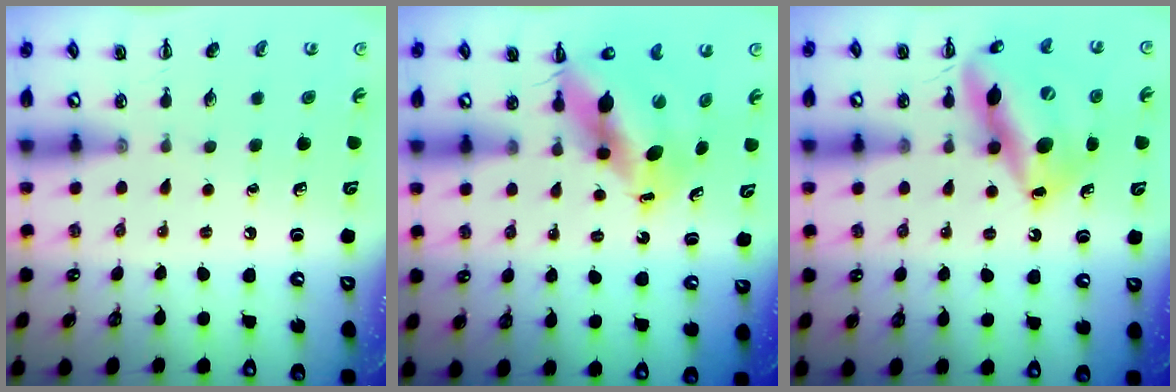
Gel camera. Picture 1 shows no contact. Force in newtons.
{"total": 9.7, "press": 9.3, "slide": 2.6}
{"total": 17.1, "press": 16.6, "slide": 4.1}